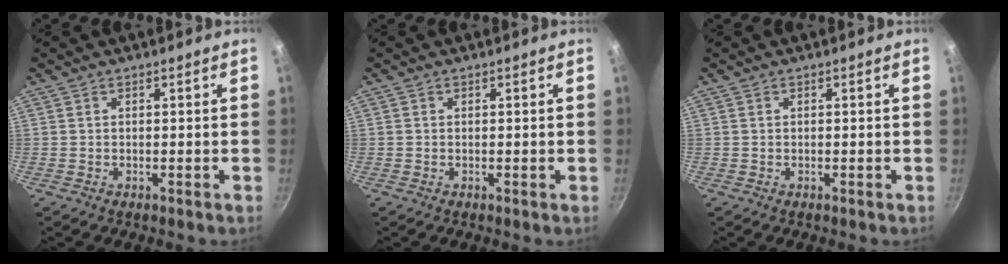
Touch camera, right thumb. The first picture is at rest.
{"total": 0.0}
{"total": 0.0}